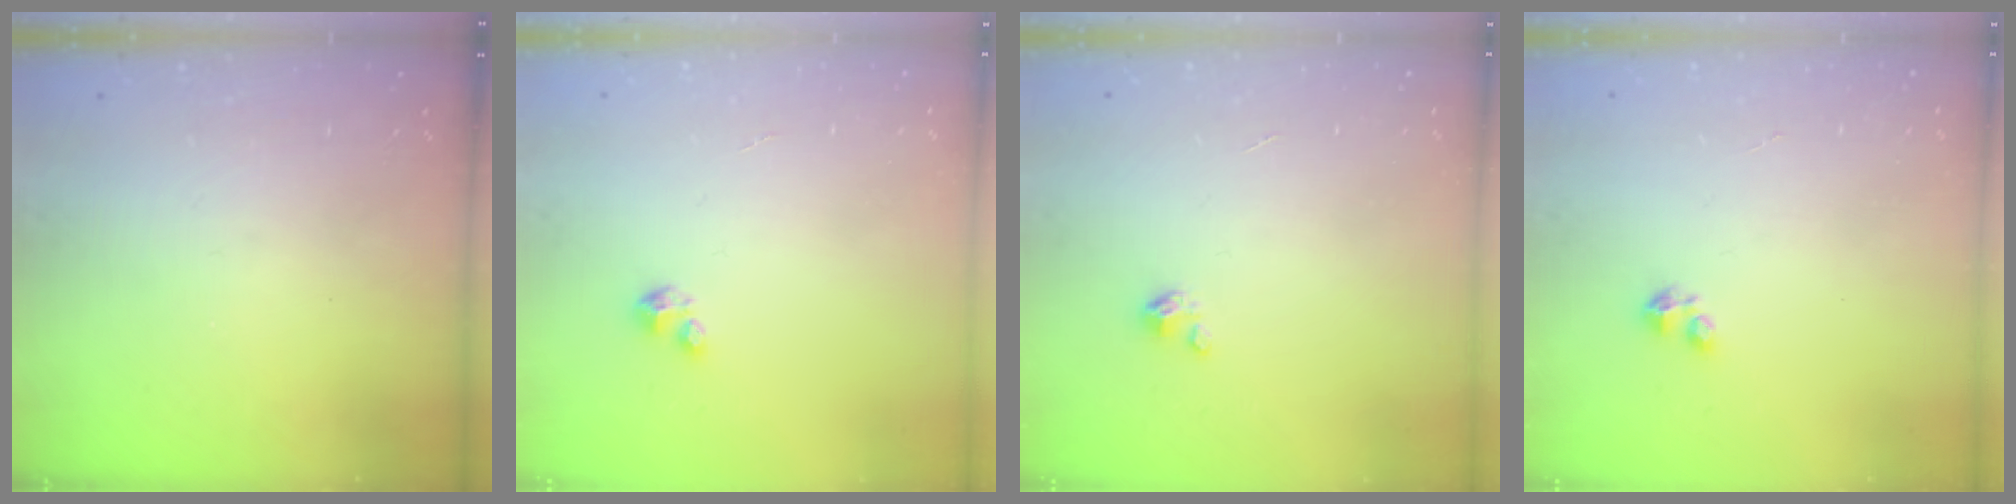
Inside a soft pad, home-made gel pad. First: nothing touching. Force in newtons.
{"total": 2.0, "press": 2.0, "slide": 0.2}
{"total": 2.0, "press": 1.9, "slide": 0.3}
{"total": 1.8, "press": 1.8, "slide": 0.4}